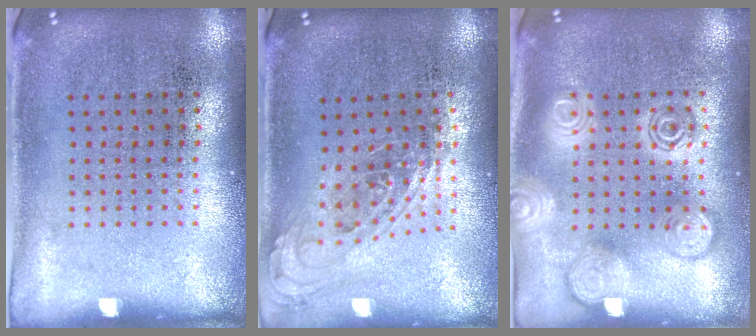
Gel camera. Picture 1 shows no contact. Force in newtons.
{"total": 0.8, "press": 0.8, "slide": 0.2}
{"total": 3.0, "press": 3.0, "slide": 0.4}